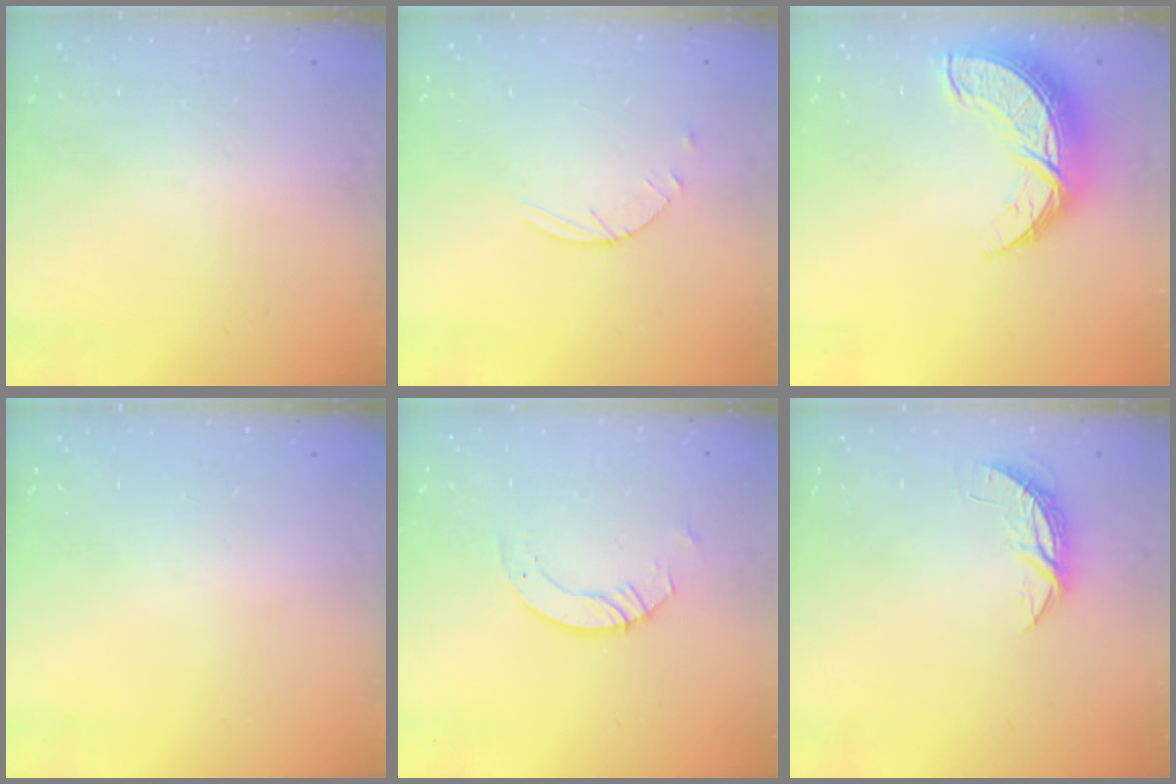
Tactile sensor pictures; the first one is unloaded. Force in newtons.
{"total": 3.5, "press": 3.5, "slide": 0.4}
{"total": 11.4, "press": 11.4, "slide": 0.8}
{"total": 0.0}
{"total": 3.5, "press": 3.5, "slide": 0.3}
{"total": 5.2, "press": 5.2, "slide": 0.3}